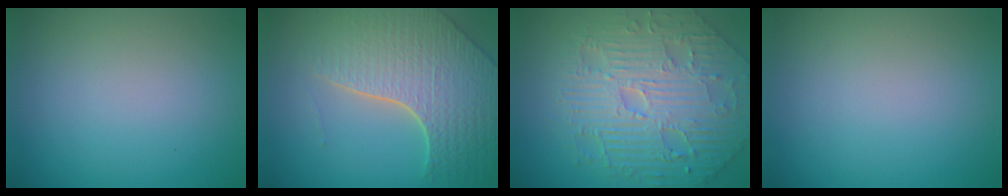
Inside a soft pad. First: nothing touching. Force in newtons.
{"total": 7.9, "press": 5.7, "slide": 5.5}
{"total": 6.9, "press": 5.9, "slide": 3.5}
{"total": 0.0}